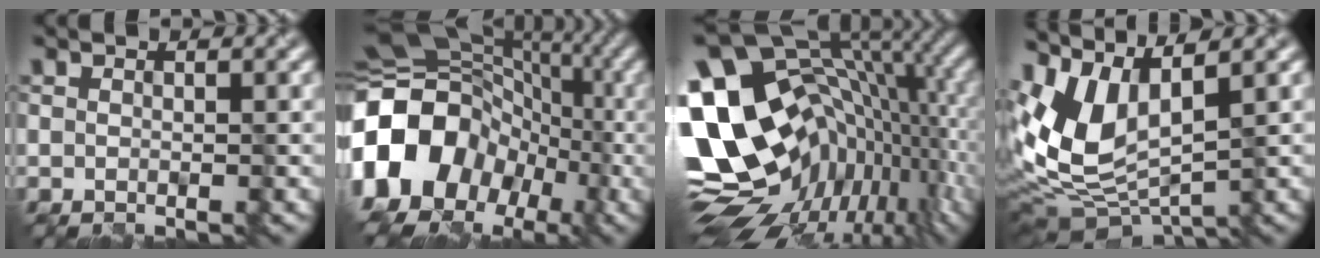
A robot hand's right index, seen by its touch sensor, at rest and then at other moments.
{"total": 14.9, "force": [-3.6, 12.0, 8.1], "torque": [-0.169, 0.009, -0.086]}
{"total": 19.2, "force": [-2.2, 12.2, 14.8], "torque": [-0.247, -0.005, -0.029]}
{"total": 8.1, "force": [2.1, 4.2, 6.7], "torque": [-0.154, -0.014, 0.047]}